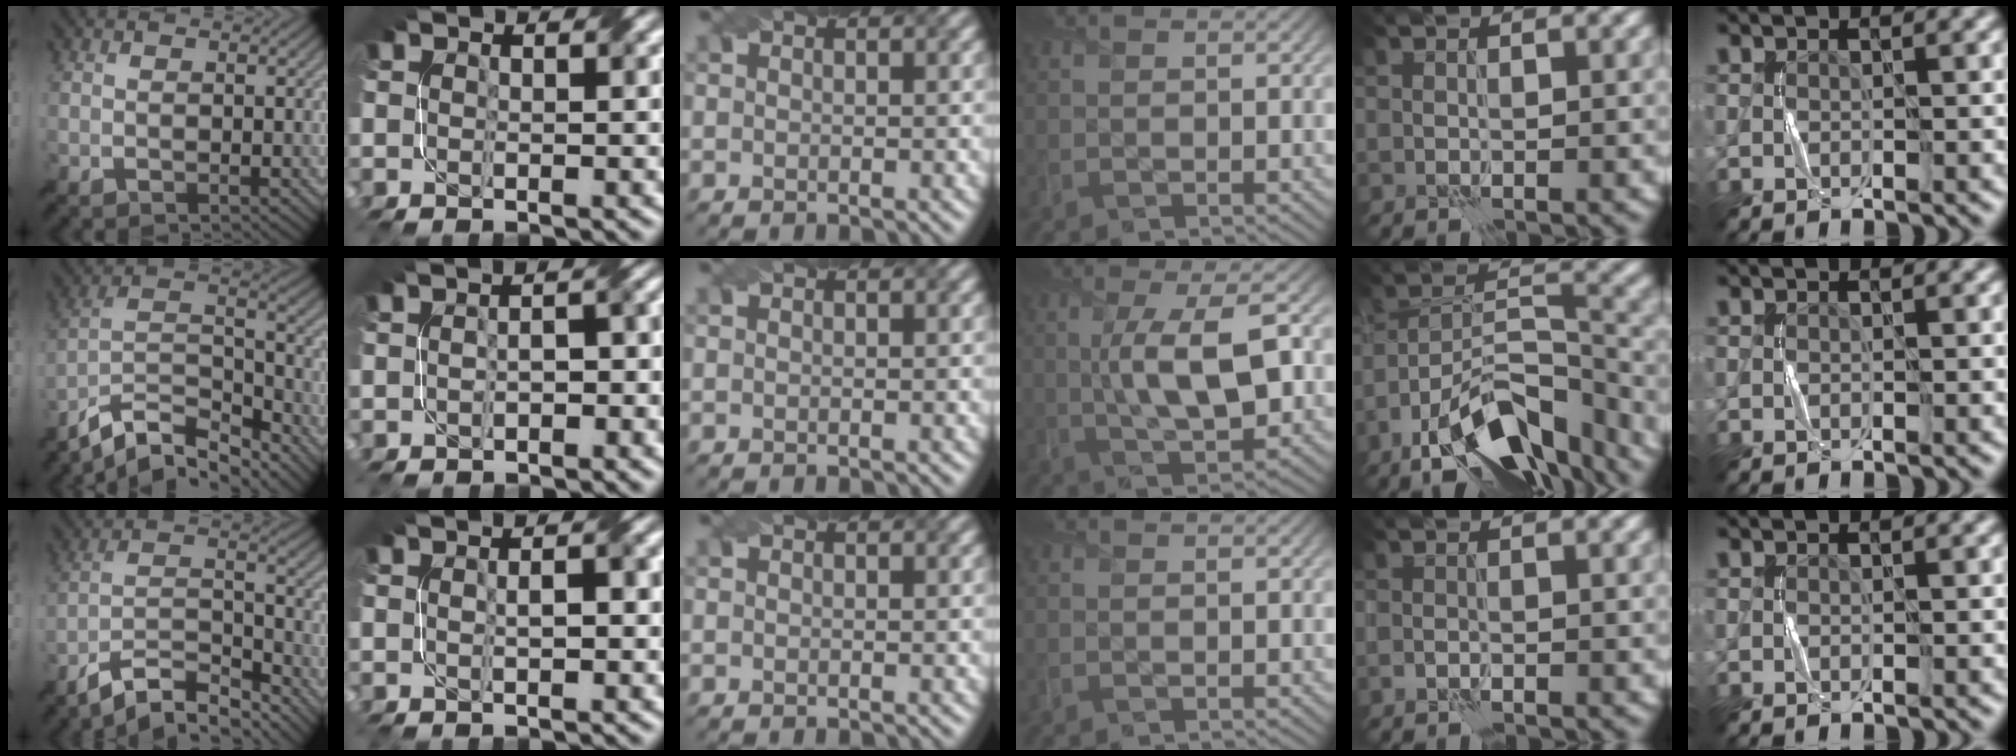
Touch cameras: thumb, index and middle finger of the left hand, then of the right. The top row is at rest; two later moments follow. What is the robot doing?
{"motion": "twist", "object": "screw"}